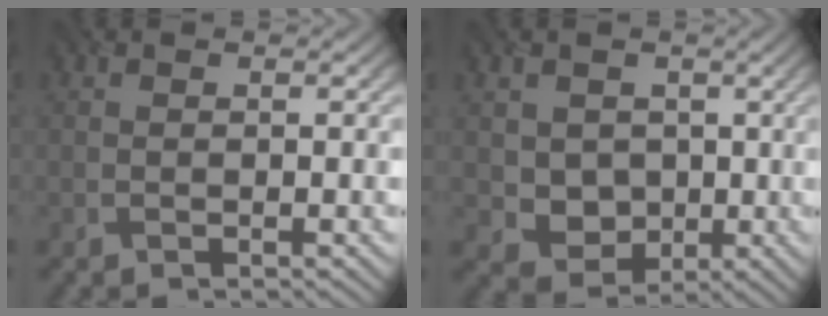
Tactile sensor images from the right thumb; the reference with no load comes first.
{"total": 3.6, "force": [0.4, 3.6, 0.4], "torque": [-0.030, -0.013, 0.007]}